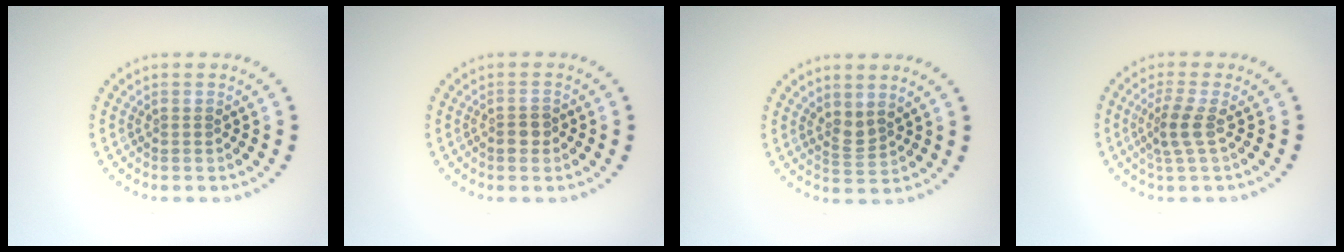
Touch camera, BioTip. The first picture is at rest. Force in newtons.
{"total": 1.4, "press": 1.3, "slide": 0.6}
{"total": 1.8, "press": 1.4, "slide": 1.2}
{"total": 2.3, "press": 1.9, "slide": 1.3}